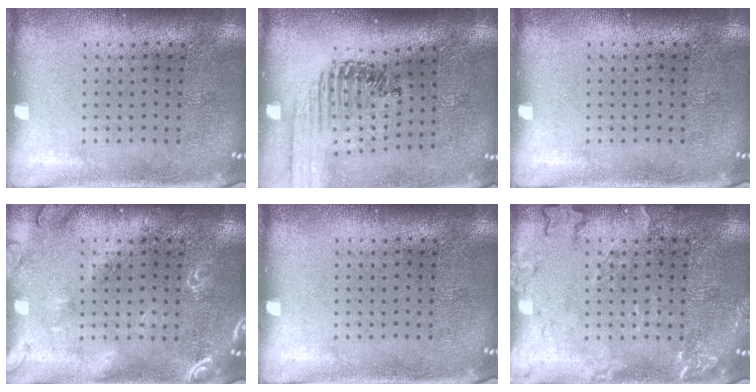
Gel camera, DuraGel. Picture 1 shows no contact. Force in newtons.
{"total": 1.3, "press": 1.3, "slide": 0.1}
{"total": 0.0}
{"total": 2.9, "press": 2.9, "slide": 0.4}
{"total": 0.0}
{"total": 2.5, "press": 2.5, "slide": 0.4}